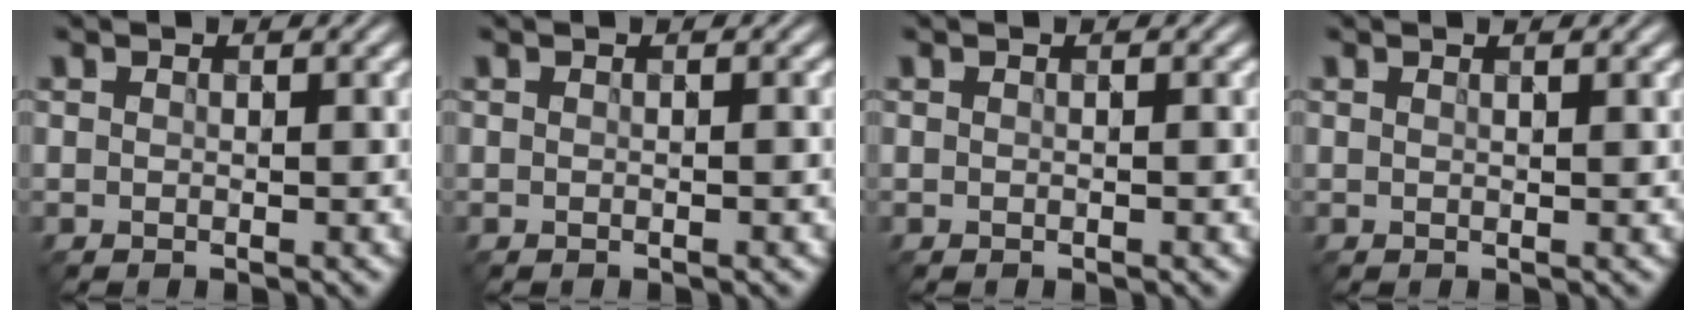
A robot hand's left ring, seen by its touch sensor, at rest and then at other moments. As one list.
[{"total": 0.5, "force": [-0.2, -0.1, 0.4], "torque": [-0.007, -0.001, -0.004]}, {"total": 0.0}, {"total": 0.7, "force": [0.4, 0.1, 0.5], "torque": [-0.005, 0.003, 0.004]}]